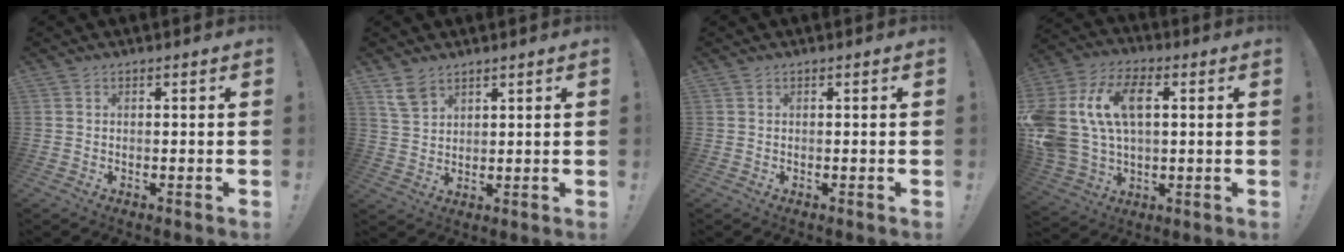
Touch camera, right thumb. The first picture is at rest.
{"total": 5.9, "force": [4.4, 3.2, 2.4], "torque": [-0.043, -0.017, 0.085]}
{"total": 0.0}
{"total": 18.5, "force": [4.4, 12.3, 13.0], "torque": [-0.257, 0.001, 0.079]}